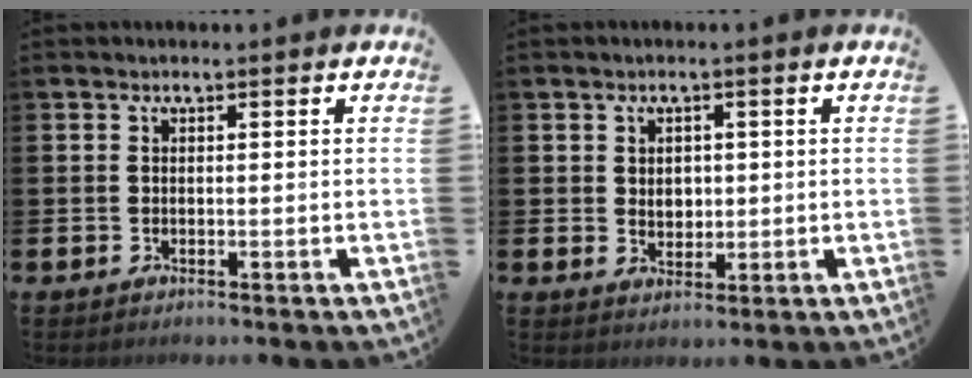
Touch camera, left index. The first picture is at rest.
{"total": 2.3, "force": [1.0, 1.8, 1.0], "torque": [-0.004, 0.003, 0.012]}